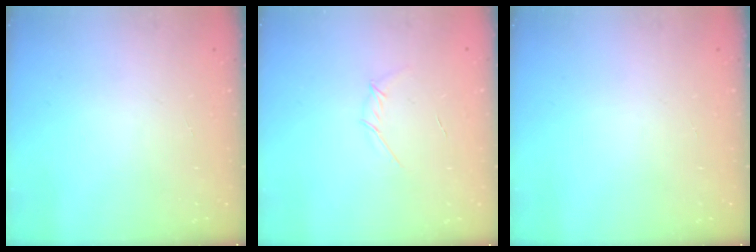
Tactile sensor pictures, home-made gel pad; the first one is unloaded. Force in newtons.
{"total": 3.6, "press": 3.6, "slide": 0.7}
{"total": 0.0}